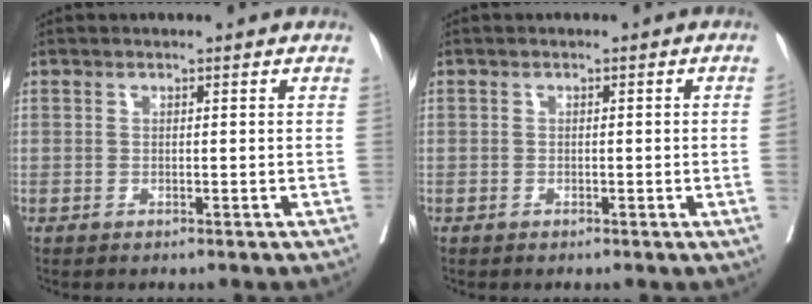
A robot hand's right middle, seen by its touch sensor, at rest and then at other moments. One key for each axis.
{"total": 0.9, "fx": 0.4, "fy": 0.0, "fz": 0.8, "tx": -0.013, "ty": 0.007, "tz": 0.007}